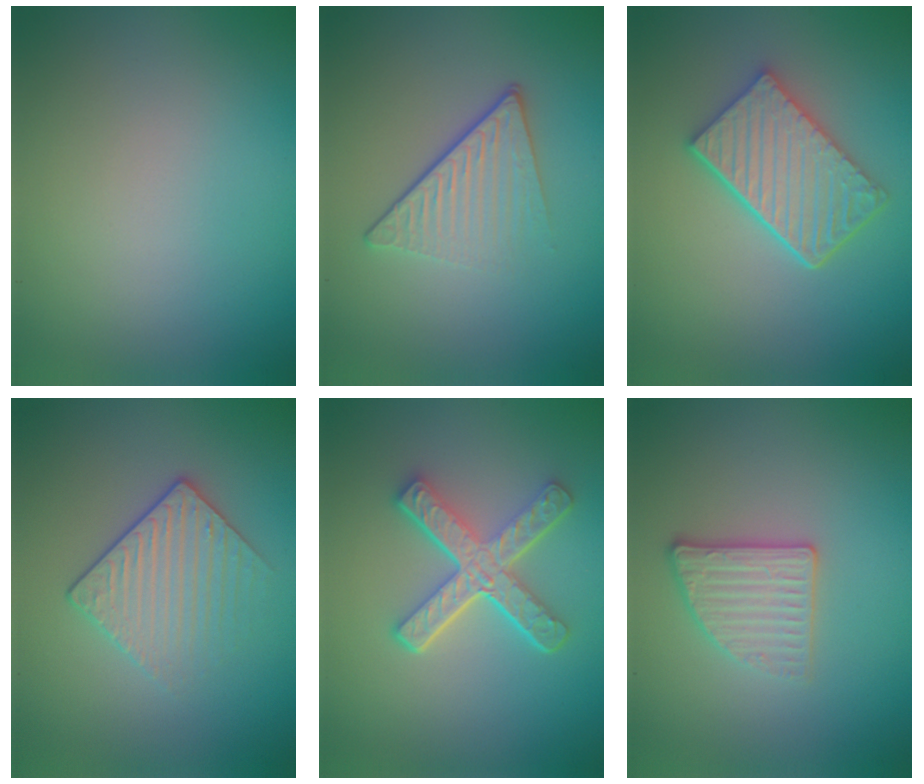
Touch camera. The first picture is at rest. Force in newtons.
{"total": 4.1, "press": 2.8, "slide": 3.1}
{"total": 5.3, "press": 4.3, "slide": 3.2}
{"total": 3.0, "press": 2.8, "slide": 1.2}
{"total": 5.4, "press": 3.8, "slide": 3.8}
{"total": 2.7, "press": 2.6, "slide": 0.8}